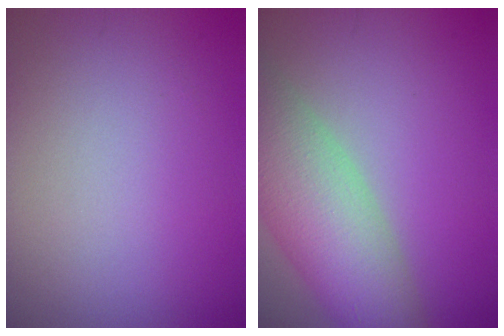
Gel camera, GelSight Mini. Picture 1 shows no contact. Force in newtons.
{"total": 8.2, "press": 8.2, "slide": 0.4}